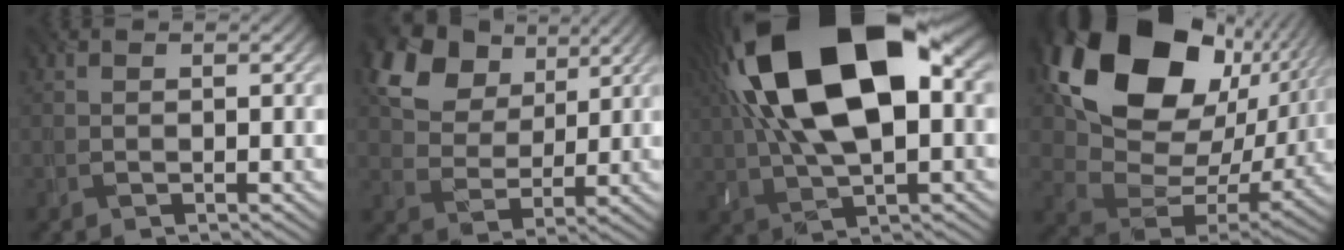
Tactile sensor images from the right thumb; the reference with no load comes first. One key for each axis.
{"total": 13.3, "fx": 7.7, "fy": 8.5, "fz": 6.7, "tx": -0.169, "ty": 0.023, "tz": 0.143}
{"total": 19.6, "fx": 5.3, "fy": 9.9, "fz": 16.1, "tx": -0.316, "ty": 0.034, "tz": 0.084}
{"total": 19.9, "fx": 8.9, "fy": 13.3, "fz": 11.8, "tx": -0.248, "ty": 0.004, "tz": 0.194}